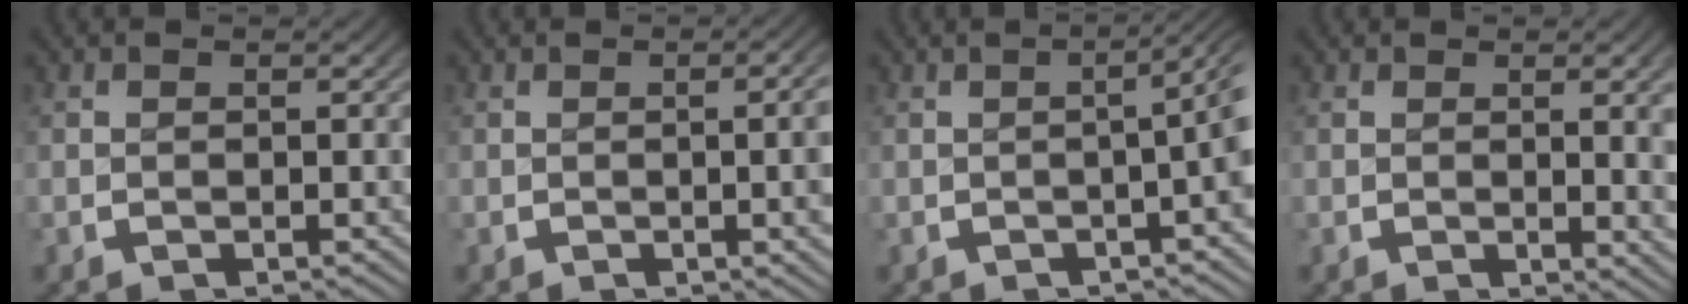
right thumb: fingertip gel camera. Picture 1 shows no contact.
{"total": 4.7, "force": [-0.1, 1.5, 4.5], "torque": [-0.039, 0.013, -0.010]}
{"total": 4.3, "force": [0.6, 1.3, 4.1], "torque": [-0.050, 0.016, 0.001]}
{"total": 3.3, "force": [0.3, 0.6, 3.2], "torque": [-0.033, -0.003, 0.006]}